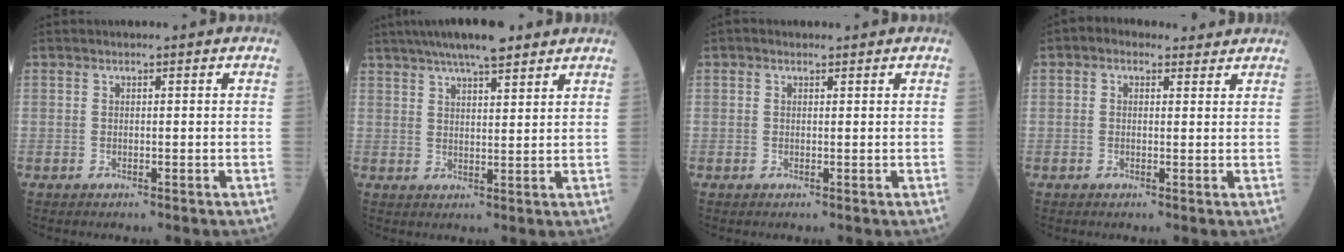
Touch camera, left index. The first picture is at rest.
{"total": 11.0, "force": [8.6, 2.0, 6.6], "torque": [-0.105, 0.026, 0.134]}
{"total": 0.8, "force": [0.5, 0.6, 0.3], "torque": [-0.007, 0.003, 0.004]}
{"total": 4.1, "force": [2.8, 2.5, 1.6], "torque": [-0.024, 0.025, 0.043]}